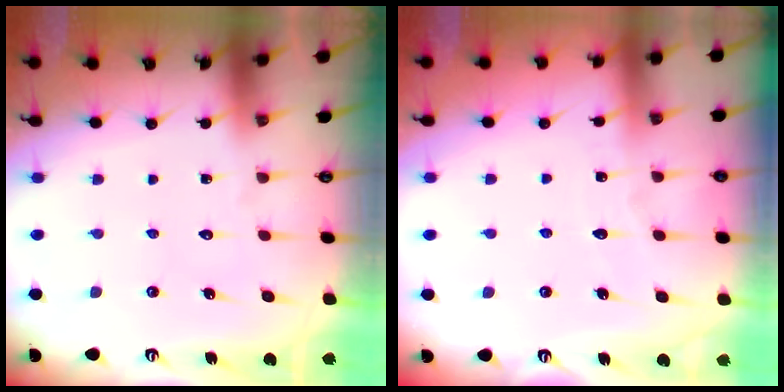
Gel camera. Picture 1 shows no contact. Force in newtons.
{"total": 2.3, "press": 2.3, "slide": 0.3}